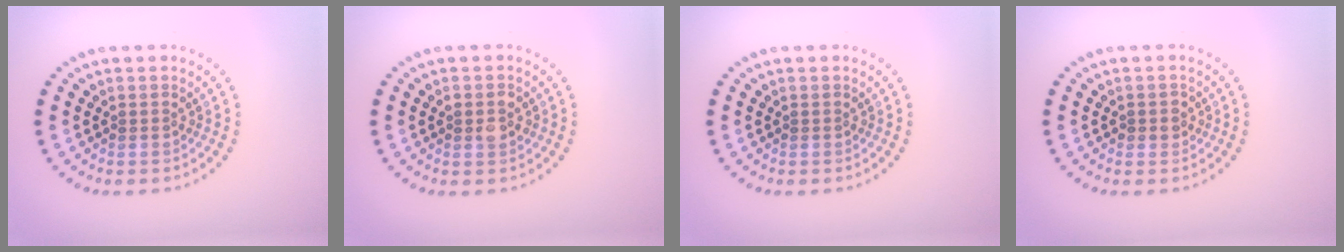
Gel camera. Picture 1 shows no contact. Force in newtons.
{"total": 2.1, "press": 2.1, "slide": 0.1}
{"total": 0.0}
{"total": 1.1, "press": 1.0, "slide": 0.4}